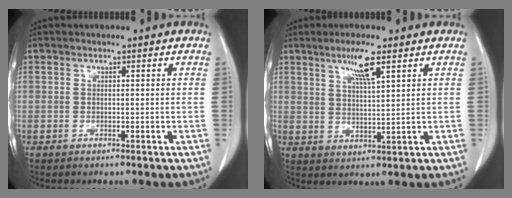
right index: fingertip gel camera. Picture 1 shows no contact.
{"total": 5.6, "force": [3.3, 0.1, 4.6], "torque": [-0.086, -0.004, 0.060]}